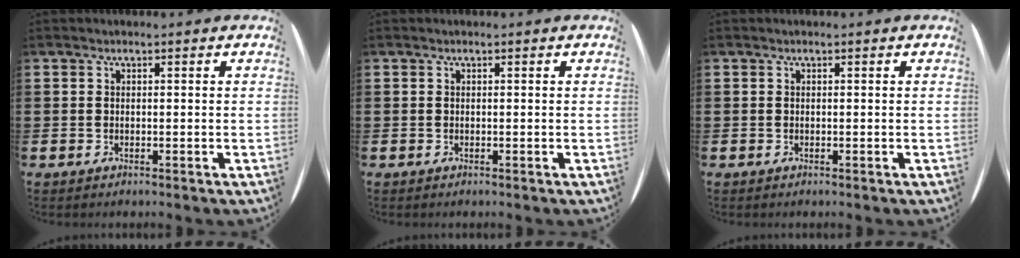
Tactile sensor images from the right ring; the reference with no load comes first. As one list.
[{"total": 0.0}, {"total": 0.0}]